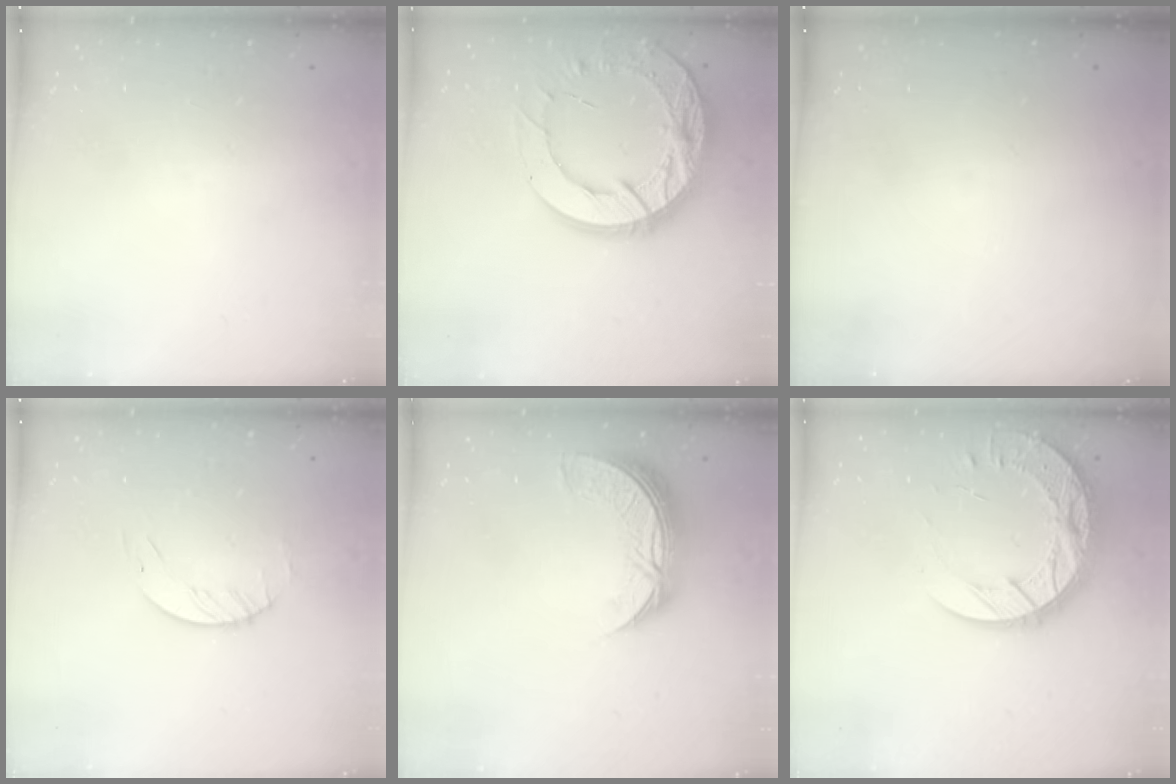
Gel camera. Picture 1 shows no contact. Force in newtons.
{"total": 21.2, "press": 21.1, "slide": 2.1}
{"total": 0.0}
{"total": 1.6, "press": 1.6, "slide": 0.2}
{"total": 8.8, "press": 8.7, "slide": 1.0}
{"total": 18.6, "press": 18.5, "slide": 1.6}